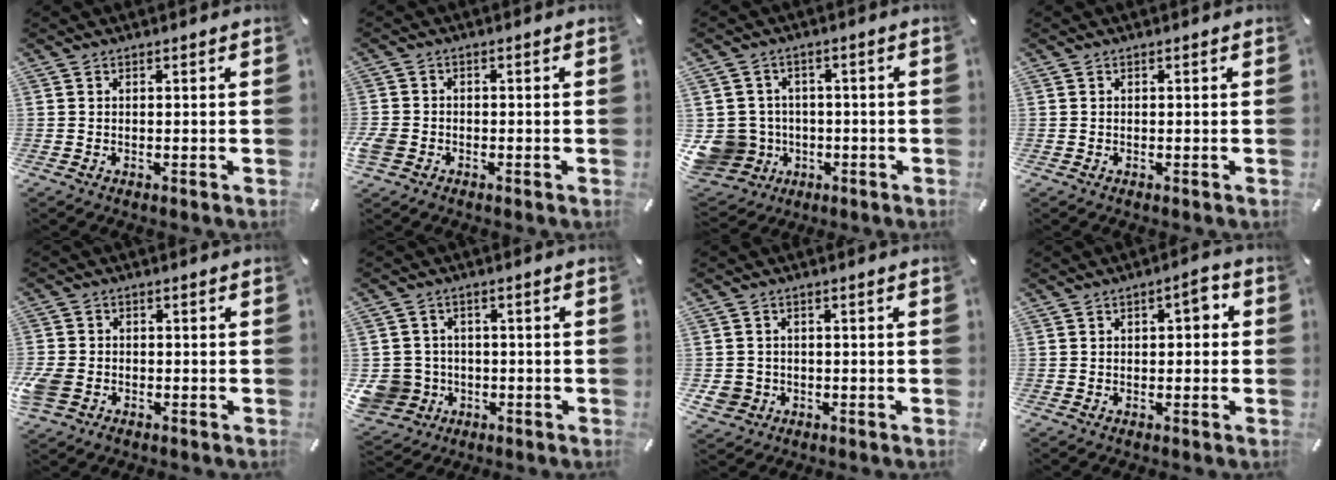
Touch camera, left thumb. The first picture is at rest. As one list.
[{"total": 3.2, "force": [-1.5, 2.5, 1.4], "torque": [-0.035, 0.003, -0.031]}, {"total": 9.7, "force": [-2.3, 9.1, 2.3], "torque": [-0.073, 0.013, -0.037]}, {"total": 0.0}, {"total": 4.8, "force": [-1.8, 3.8, 2.2], "torque": [-0.056, 0.004, -0.034]}, {"total": 8.1, "force": [-2.2, 7.6, 2.0], "torque": [-0.073, 0.012, -0.039]}, {"total": 4.3, "force": [-1.2, 4.0, 1.1], "torque": [-0.033, 0.003, -0.022]}, {"total": 4.0, "force": [0.3, 2.0, 3.4], "torque": [-0.042, 0.004, -0.003]}]